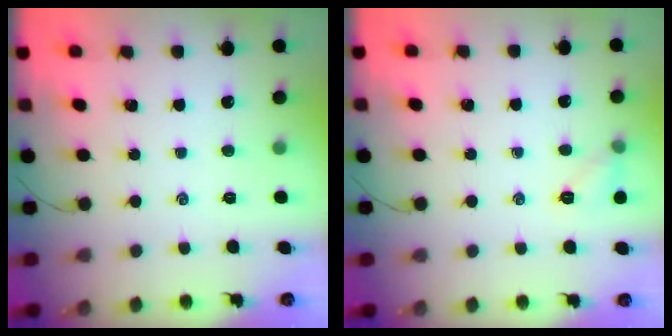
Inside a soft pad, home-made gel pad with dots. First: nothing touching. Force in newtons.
{"total": 6.6, "press": 6.5, "slide": 1.3}